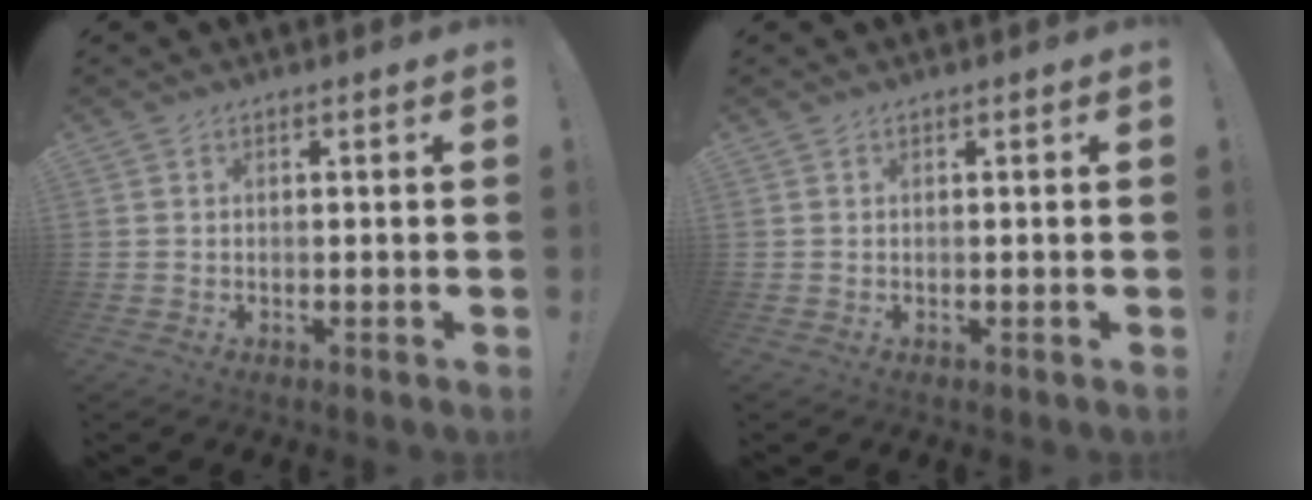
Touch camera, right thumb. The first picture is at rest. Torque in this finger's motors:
{"motor_torque": [0.00, 0.00, -0.03, 0.04, 0.00]}